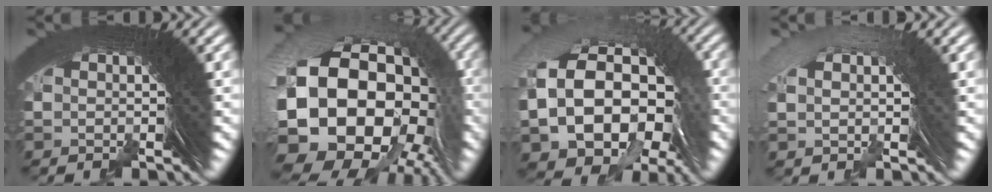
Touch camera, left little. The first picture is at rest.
{"total": 21.2, "force": [-2.2, 15.0, 14.8], "torque": [-0.297, -0.052, -0.023]}
{"total": 14.0, "force": [-1.2, 10.2, 9.6], "torque": [-0.215, -0.047, -0.008]}
{"total": 1.5, "force": [0.9, 0.2, 1.1], "torque": [-0.015, 0.018, 0.019]}